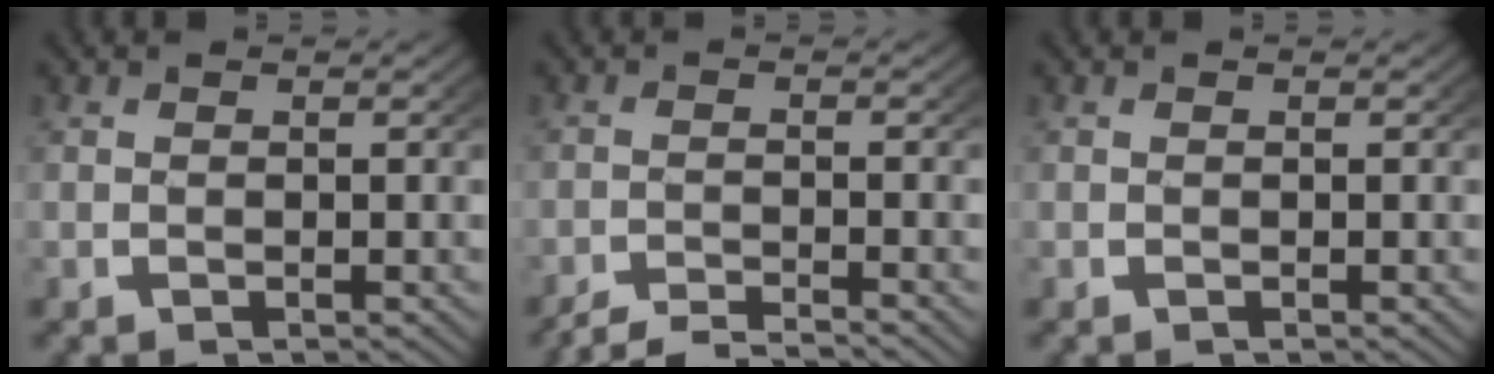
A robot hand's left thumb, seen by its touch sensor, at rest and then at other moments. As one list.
[{"total": 3.6, "force": [-3.3, 0.8, 1.1], "torque": [-0.019, -0.009, -0.058]}, {"total": 0.0}]